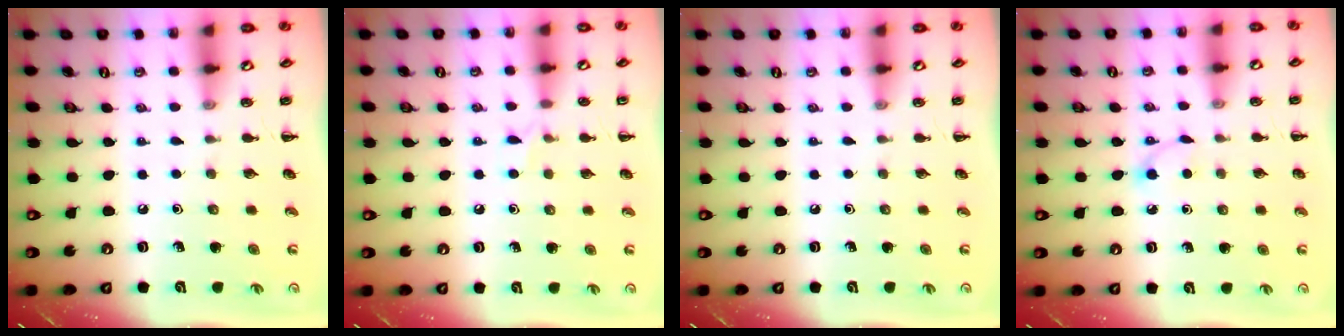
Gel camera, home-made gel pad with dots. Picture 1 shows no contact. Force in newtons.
{"total": 5.3, "press": 5.0, "slide": 1.8}
{"total": 0.0}
{"total": 2.8, "press": 2.7, "slide": 0.9}